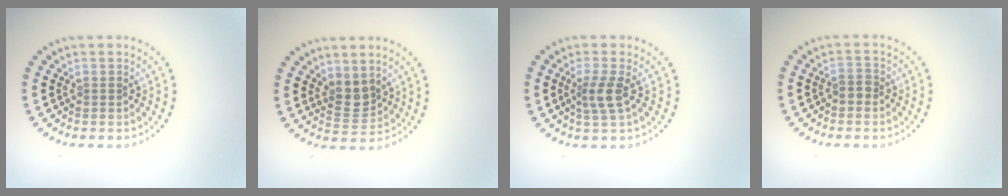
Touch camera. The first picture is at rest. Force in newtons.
{"total": 2.3, "press": 1.9, "slide": 1.4}
{"total": 2.3, "press": 1.7, "slide": 1.5}
{"total": 1.3, "press": 1.2, "slide": 0.5}